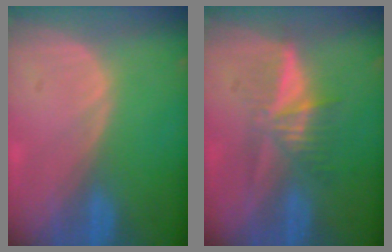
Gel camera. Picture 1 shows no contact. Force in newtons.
{"total": 5.2, "press": 5.1, "slide": 1.0}